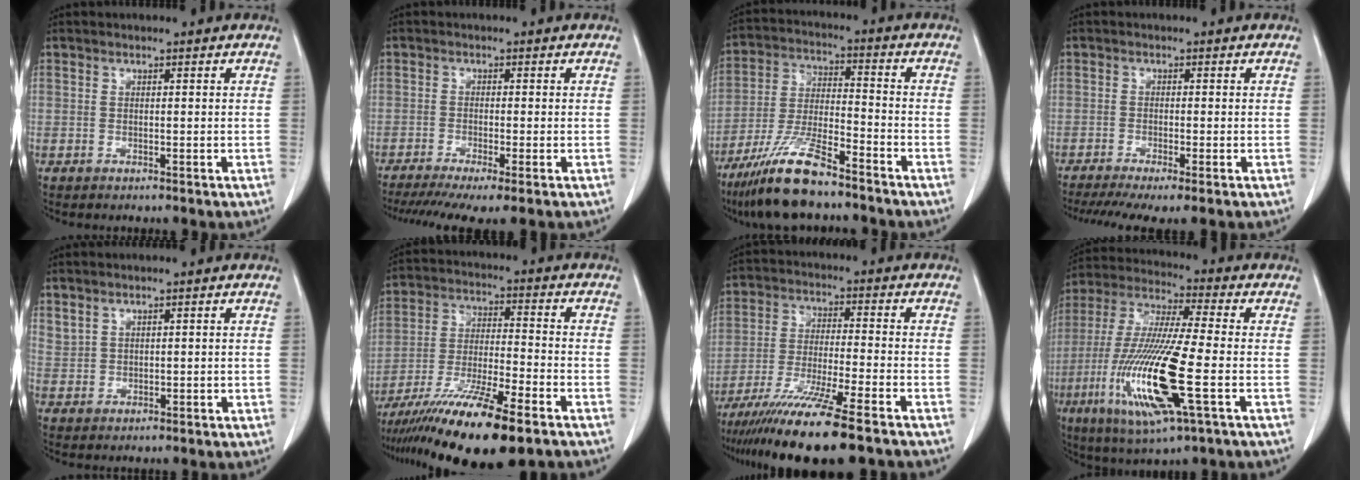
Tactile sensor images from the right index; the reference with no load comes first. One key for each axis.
{"total": 8.8, "fx": -6.4, "fy": 0.7, "fz": 6.0, "tx": -0.093, "ty": -0.014, "tz": -0.106}
{"total": 12.0, "fx": -9.3, "fy": 1.5, "fz": 7.5, "tx": -0.152, "ty": -0.023, "tz": -0.175}
{"total": 7.7, "fx": -5.7, "fy": 0.7, "fz": 5.1, "tx": -0.081, "ty": -0.012, "tz": -0.095}
{"total": 2.2, "fx": 1.9, "fy": 1.0, "fz": 0.7, "tx": -0.016, "ty": 0.006, "tz": 0.046}
{"total": 15.9, "fx": -10.9, "fy": 1.1, "fz": 11.5, "tx": -0.206, "ty": -0.040, "tz": -0.192}
{"total": 14.5, "fx": -11.1, "fy": -0.7, "fz": 9.3, "tx": -0.175, "ty": -0.048, "tz": -0.188}
{"total": 18.1, "fx": -4.9, "fy": 1.5, "fz": 17.4, "tx": -0.366, "ty": -0.024, "tz": -0.089}